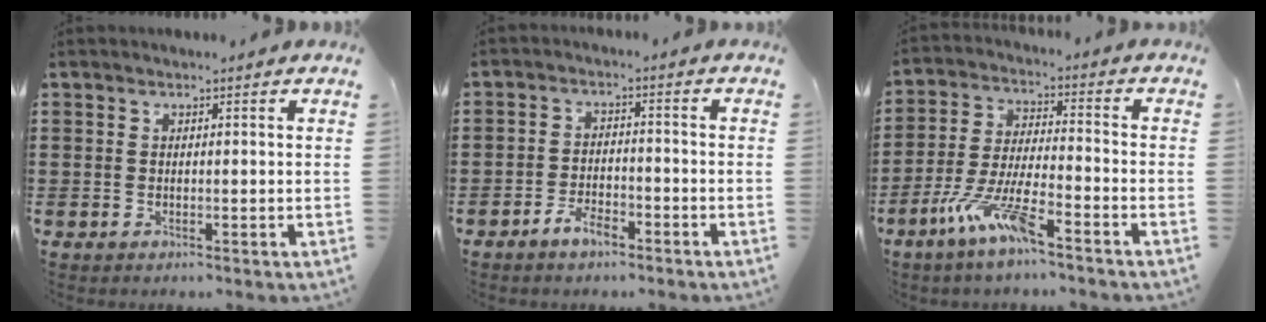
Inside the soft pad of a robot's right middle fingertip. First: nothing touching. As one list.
[{"total": 3.9, "force": [-3.0, 1.5, 2.0], "torque": [-0.039, 0.007, -0.060]}, {"total": 8.8, "force": [-5.9, 1.1, 6.4], "torque": [-0.141, -0.008, -0.112]}]